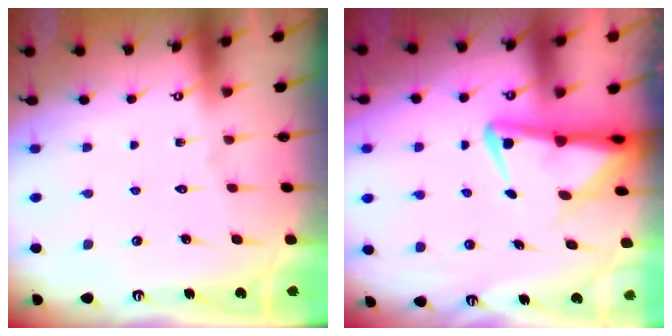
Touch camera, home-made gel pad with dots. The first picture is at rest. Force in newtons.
{"total": 5.4, "press": 5.3, "slide": 0.8}